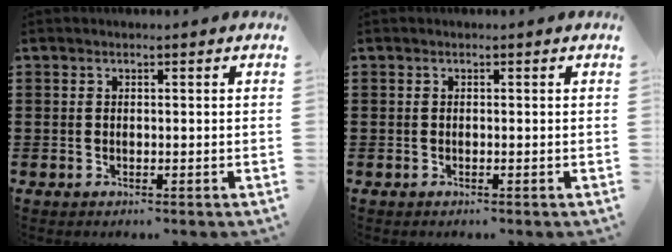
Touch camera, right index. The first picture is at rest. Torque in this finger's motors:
{"motor_torque": [0.08, -0.32, -0.01, 0.04]}